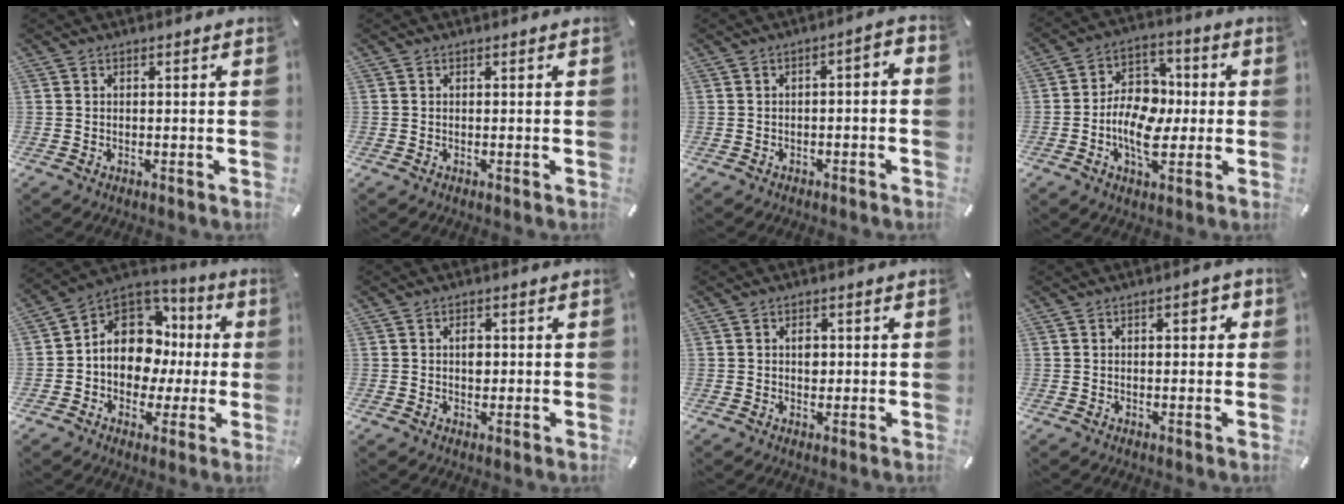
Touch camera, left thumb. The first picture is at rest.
{"total": 0.0}
{"total": 3.5, "force": [-2.3, 1.3, 2.3], "torque": [-0.036, 0.018, -0.045]}
{"total": 12.4, "force": [-2.5, 8.9, 8.3], "torque": [-0.160, 0.017, -0.043]}
{"total": 12.7, "force": [1.6, 11.1, 6.1], "torque": [-0.111, -0.017, 0.038]}
{"total": 2.5, "force": [0.1, 1.8, 1.7], "torque": [-0.019, -0.001, -0.003]}
{"total": 2.6, "force": [0.2, 2.0, 1.6], "torque": [-0.010, -0.005, -0.003]}
{"total": 3.3, "force": [0.8, 1.5, 2.8], "torque": [-0.041, 0.003, 0.007]}